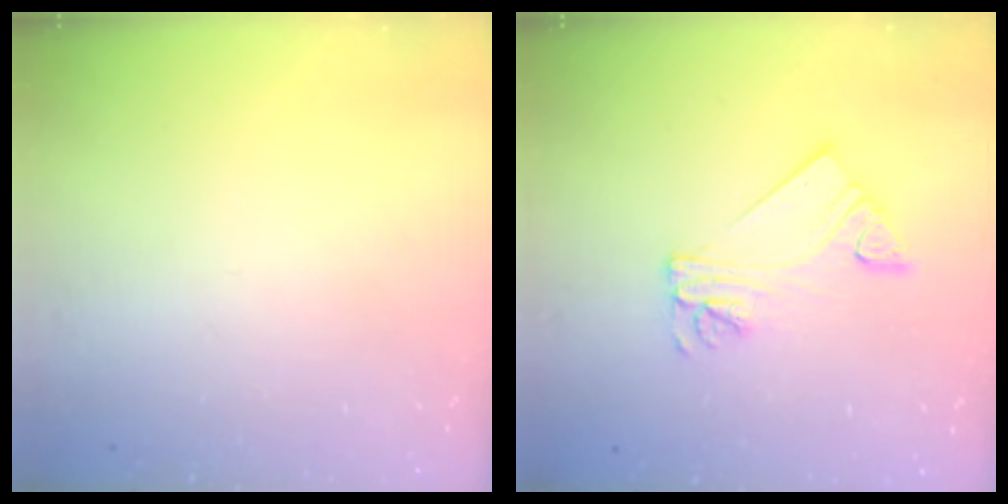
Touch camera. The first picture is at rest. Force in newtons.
{"total": 7.9, "press": 7.9, "slide": 0.8}